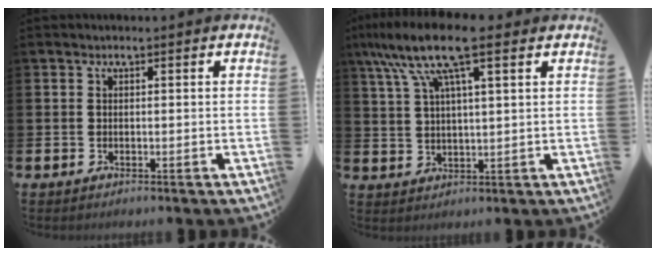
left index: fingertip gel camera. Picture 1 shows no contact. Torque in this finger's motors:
{"motor_torque": [0.71, -0.58, 1.05, 0.21]}